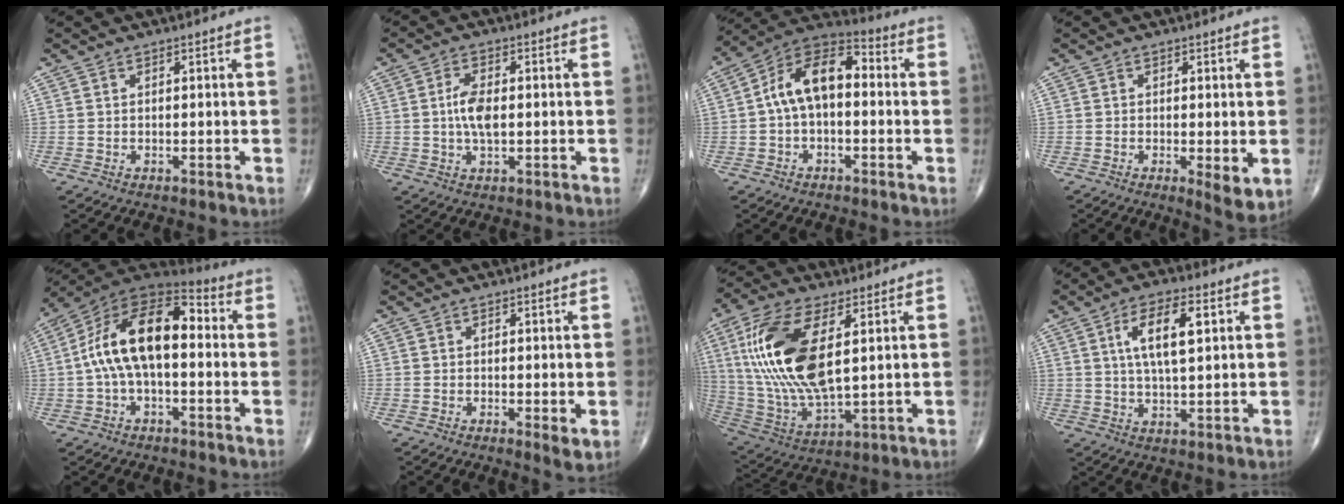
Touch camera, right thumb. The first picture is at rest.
{"total": 5.5, "force": [0.1, 2.5, 4.8], "torque": [-0.096, 0.003, -0.001]}
{"total": 12.3, "force": [0.2, 7.1, 10.1], "torque": [-0.159, 0.044, -0.012]}
{"total": 4.6, "force": [-0.8, 1.3, 4.3], "torque": [-0.067, -0.015, -0.014]}
{"total": 17.1, "force": [0.5, 8.7, 14.7], "torque": [-0.253, 0.050, -0.004]}
{"total": 2.4, "force": [-0.4, 0.6, 2.3], "torque": [-0.042, -0.011, -0.011]}
{"total": 21.4, "force": [4.8, 9.6, 18.6], "torque": [-0.388, -0.020, 0.093]}
{"total": 9.6, "force": [2.9, 3.6, 8.5], "torque": [-0.145, -0.001, 0.051]}